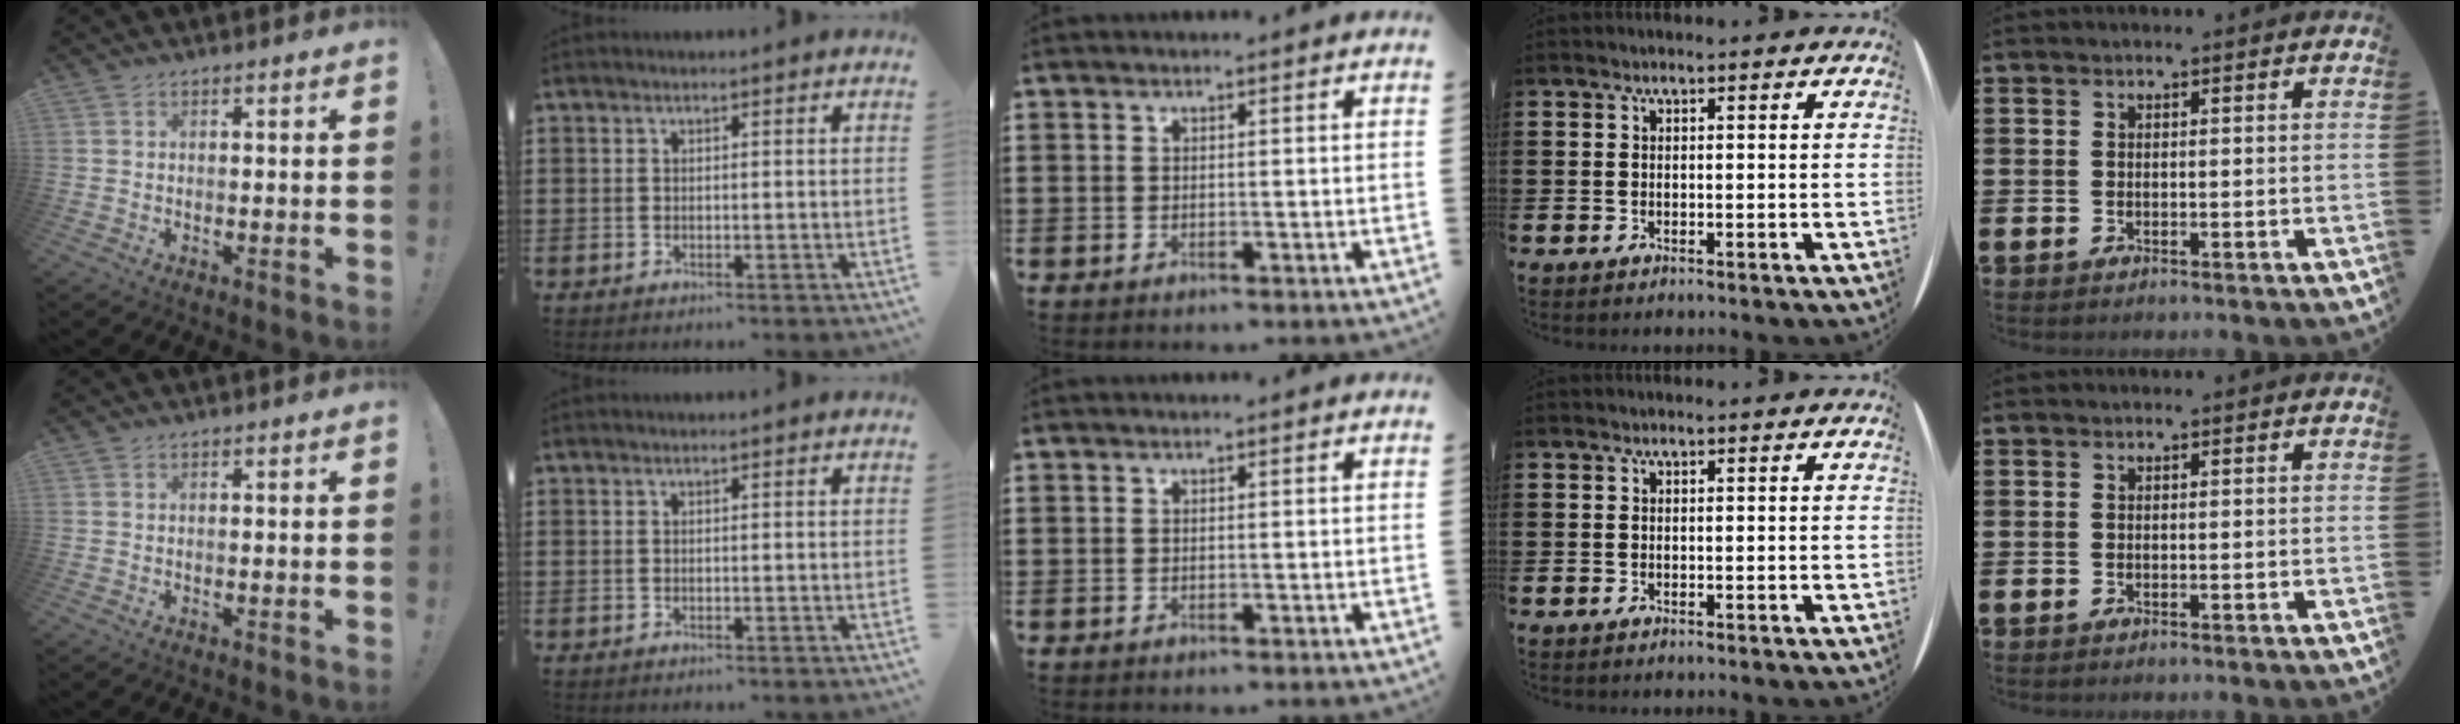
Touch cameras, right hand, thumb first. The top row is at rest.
{}